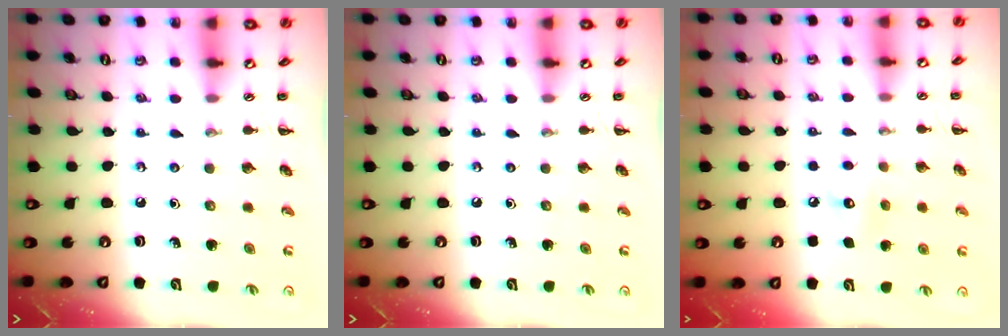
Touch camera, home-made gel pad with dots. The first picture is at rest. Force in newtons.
{"total": 0.0}
{"total": 6.8, "press": 6.7, "slide": 1.1}